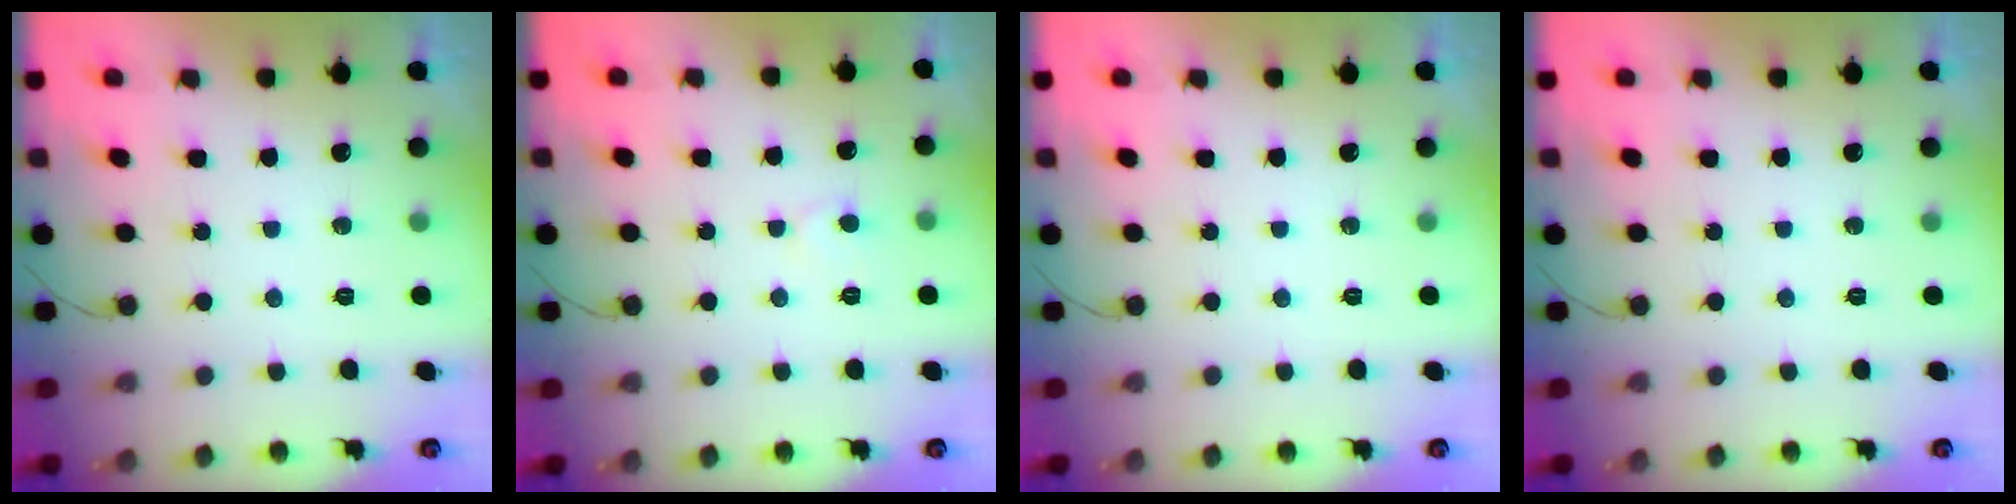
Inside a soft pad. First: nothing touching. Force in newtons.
{"total": 4.1, "press": 4.1, "slide": 0.4}
{"total": 0.0}
{"total": 0.0}